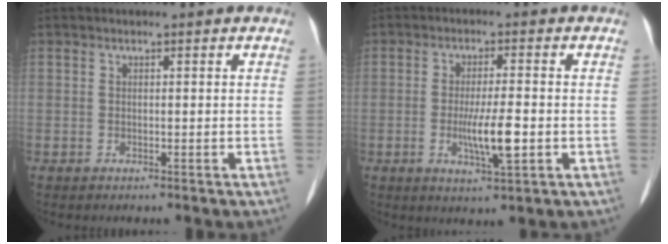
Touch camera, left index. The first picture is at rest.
{"total": 6.1, "force": [-1.4, 0.8, 5.8], "torque": [-0.114, -0.010, -0.024]}